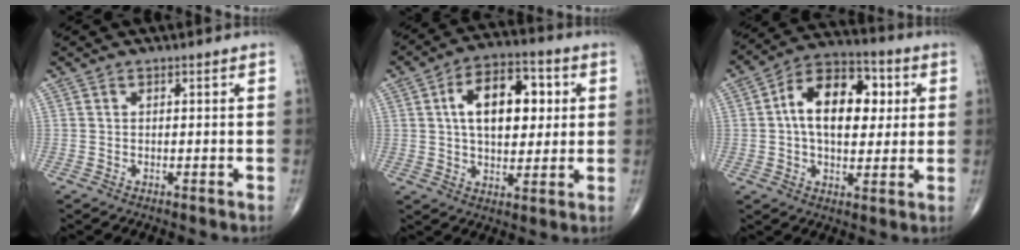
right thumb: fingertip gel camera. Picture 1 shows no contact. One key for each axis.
{"total": 14.8, "fx": 3.0, "fy": 8.5, "fz": 11.7, "tx": -0.153, "ty": 0.008, "tz": 0.046}
{"total": 15.8, "fx": 2.6, "fy": 9.6, "fz": 12.3, "tx": -0.167, "ty": 0.015, "tz": 0.033}